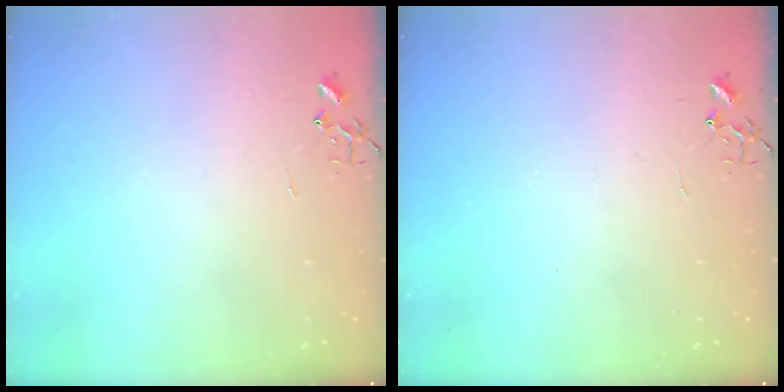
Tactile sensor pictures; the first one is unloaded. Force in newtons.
{"total": 0.0}